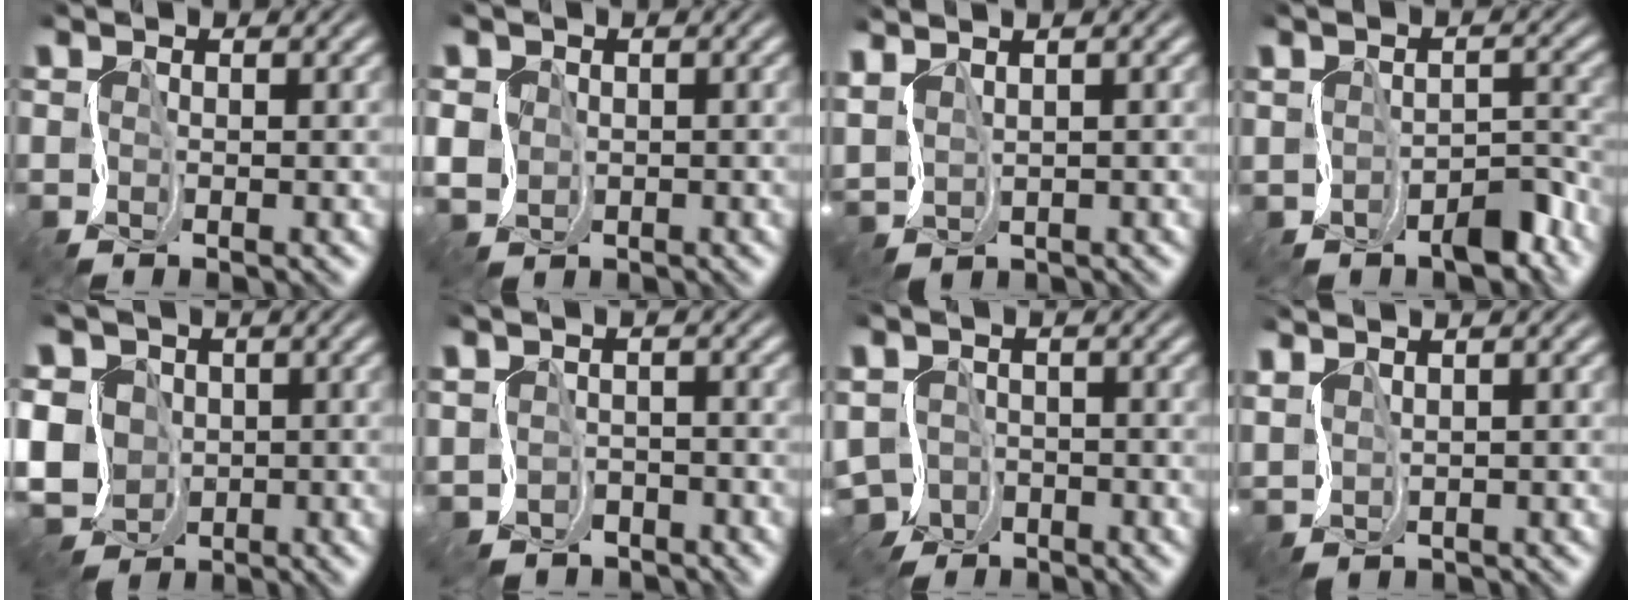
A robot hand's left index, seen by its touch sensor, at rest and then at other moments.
{"total": 2.1, "force": [-0.2, 1.9, 0.8], "torque": [-0.030, -0.001, -0.002]}
{"total": 3.6, "force": [2.5, 1.3, 2.2], "torque": [-0.073, 0.017, 0.050]}
{"total": 4.4, "force": [-2.6, 2.1, 2.9], "torque": [-0.036, -0.005, -0.043]}
{"total": 10.0, "force": [-2.3, 8.3, 5.1], "torque": [-0.089, -0.001, -0.083]}
{"total": 2.8, "force": [-1.8, 1.6, 1.5], "torque": [-0.027, -0.010, -0.035]}
{"total": 4.5, "force": [-2.5, 2.8, 2.5], "torque": [-0.048, -0.008, -0.053]}
{"total": 2.7, "force": [2.1, 0.7, 1.5], "torque": [-0.051, 0.012, 0.040]}